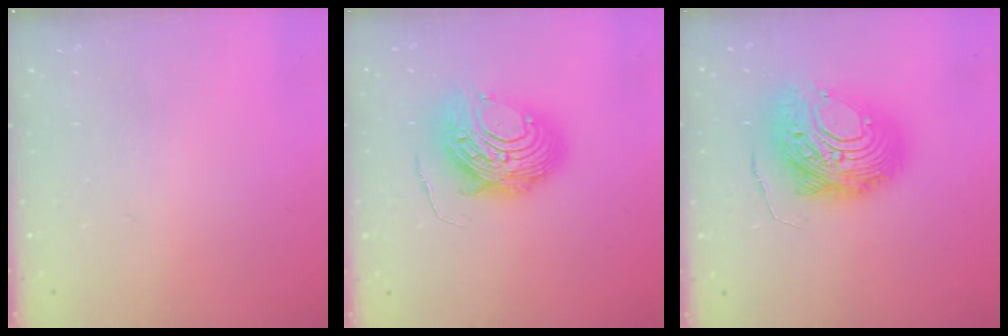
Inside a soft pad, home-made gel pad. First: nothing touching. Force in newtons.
{"total": 12.8, "press": 12.7, "slide": 1.1}
{"total": 17.5, "press": 17.5, "slide": 1.5}